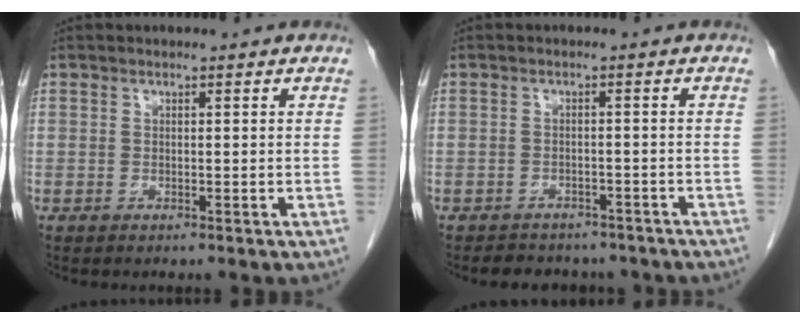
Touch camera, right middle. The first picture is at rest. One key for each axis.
{"total": 7.9, "fx": -6.8, "fy": 3.5, "fz": 2.0, "tx": -0.029, "ty": 0.008, "tz": -0.075}